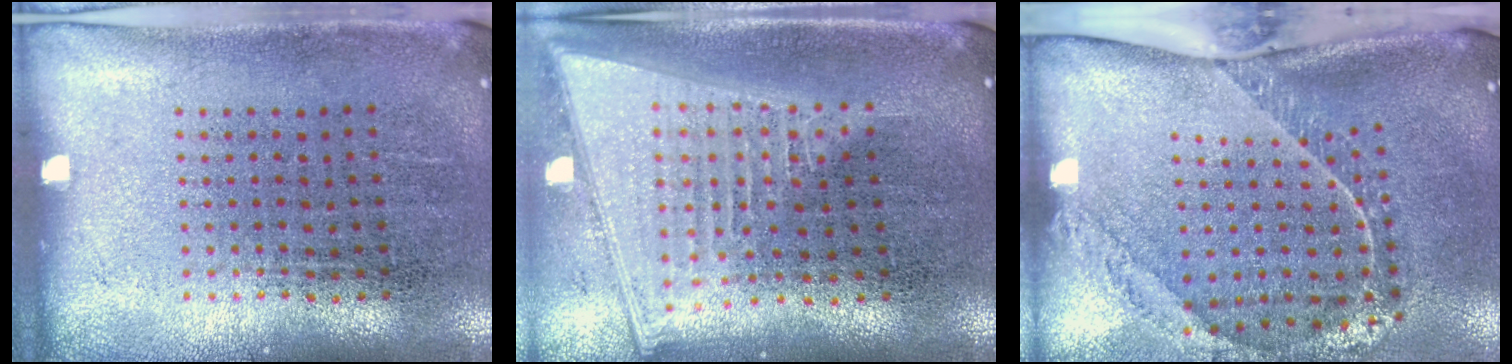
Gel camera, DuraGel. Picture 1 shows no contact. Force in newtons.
{"total": 2.1, "press": 1.8, "slide": 1.1}
{"total": 2.3, "press": 1.7, "slide": 1.5}